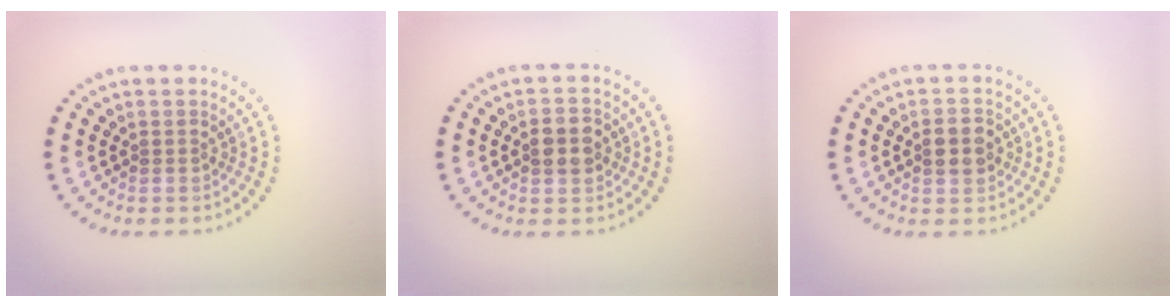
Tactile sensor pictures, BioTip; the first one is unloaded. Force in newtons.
{"total": 2.9, "press": 2.9, "slide": 0.0}
{"total": 2.9, "press": 2.9, "slide": 0.1}